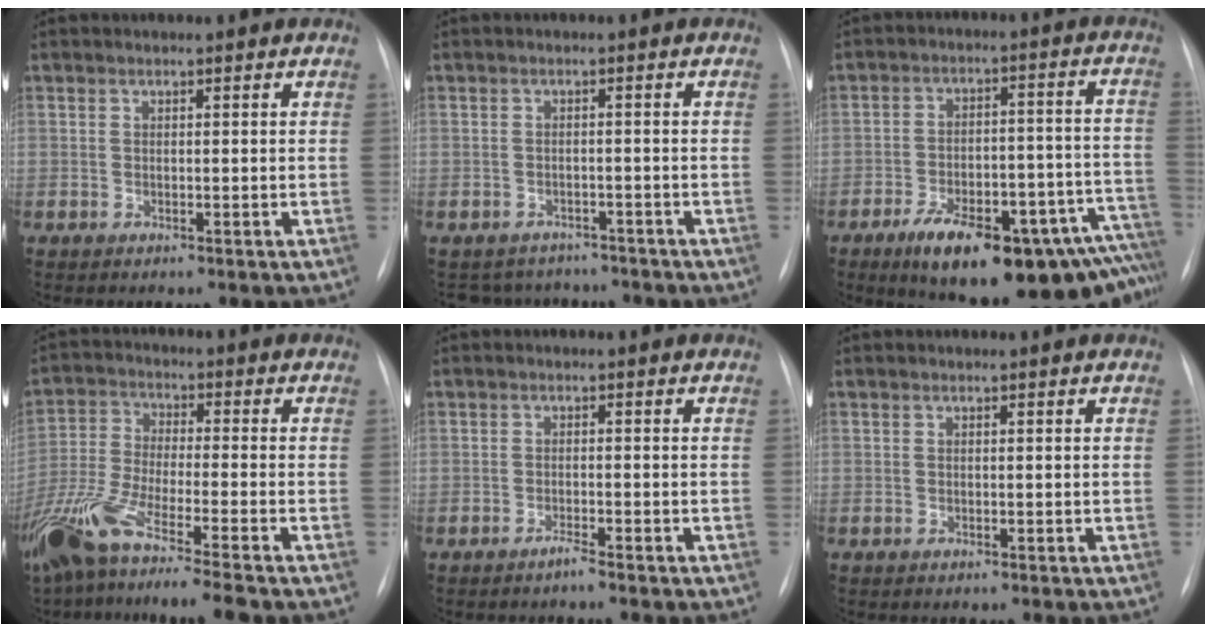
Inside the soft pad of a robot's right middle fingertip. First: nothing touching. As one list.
[{"total": 6.4, "force": [-5.9, 2.5, 0.1], "torque": [0.001, 0.014, -0.071]}, {"total": 21.3, "force": [-14.2, 6.8, 14.2], "torque": [-0.125, 0.046, -0.200]}, {"total": 15.8, "force": [-11.8, 0.0, 10.5], "torque": [-0.229, -0.050, -0.216]}, {"total": 1.3, "force": [-1.1, -0.3, 0.5], "torque": [-0.010, 0.000, -0.020]}, {"total": 0.0}]